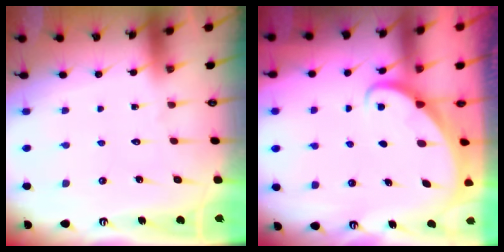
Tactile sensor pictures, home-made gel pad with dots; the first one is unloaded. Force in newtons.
{"total": 2.0, "press": 2.0, "slide": 0.2}